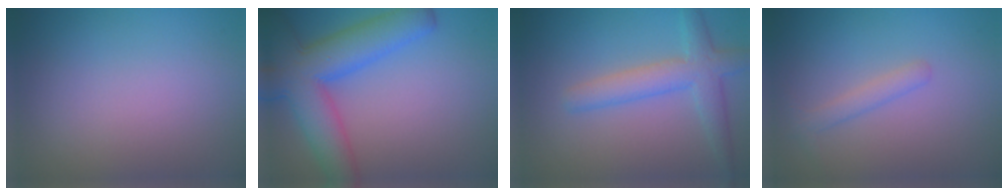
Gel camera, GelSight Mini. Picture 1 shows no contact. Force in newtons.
{"total": 9.6, "press": 9.6, "slide": 0.4}
{"total": 4.3, "press": 4.3, "slide": 0.2}
{"total": 1.6, "press": 1.6, "slide": 0.0}